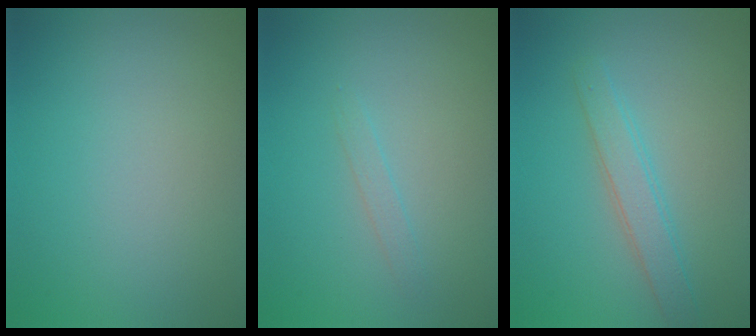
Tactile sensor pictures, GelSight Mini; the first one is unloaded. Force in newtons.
{"total": 0.8, "press": 0.8, "slide": 0.1}
{"total": 2.4, "press": 2.4, "slide": 0.1}